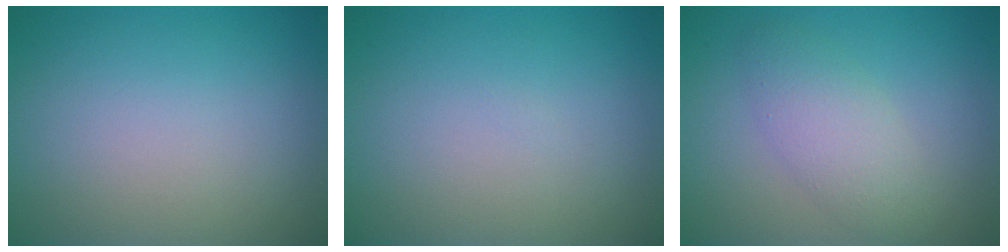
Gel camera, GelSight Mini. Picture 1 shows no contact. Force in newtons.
{"total": 0.0}
{"total": 3.3, "press": 3.3, "slide": 0.2}